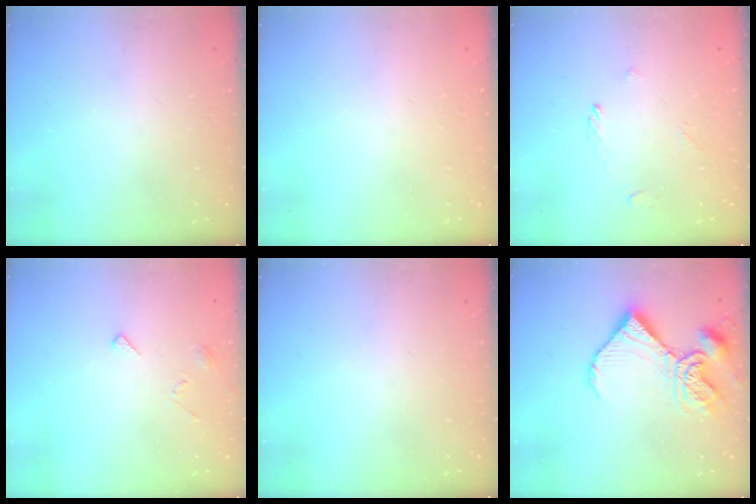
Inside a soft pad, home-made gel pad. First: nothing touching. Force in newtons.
{"total": 1.8, "press": 1.8, "slide": 0.1}
{"total": 1.6, "press": 1.5, "slide": 0.5}
{"total": 4.9, "press": 4.8, "slide": 0.6}
{"total": 0.0}
{"total": 13.3, "press": 13.2, "slide": 1.4}